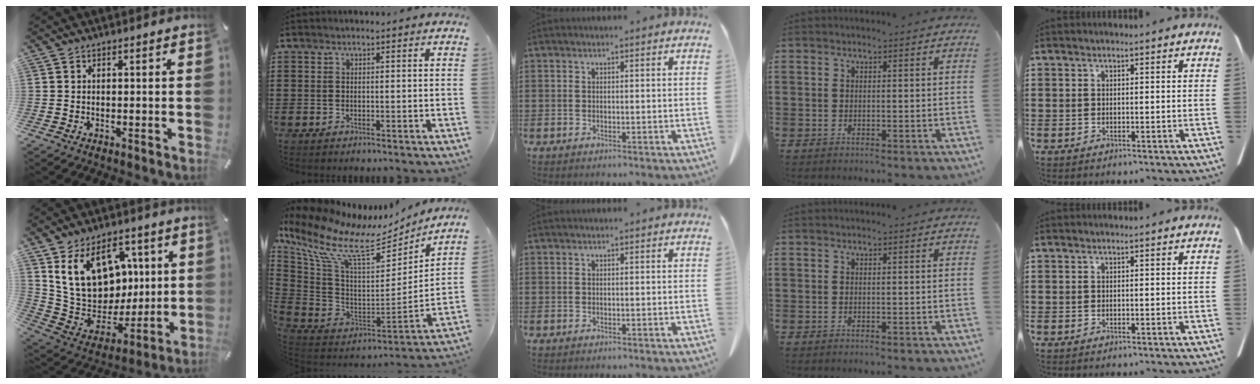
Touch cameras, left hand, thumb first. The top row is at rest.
{"thumb": {"total": 19.4, "force": [7.3, 14.3, 10.9], "torque": [-0.200, -0.024, 0.143]}, "index": {"total": 12.3, "force": [8.0, 4.4, 8.3], "torque": [-0.201, -0.059, 0.134]}}